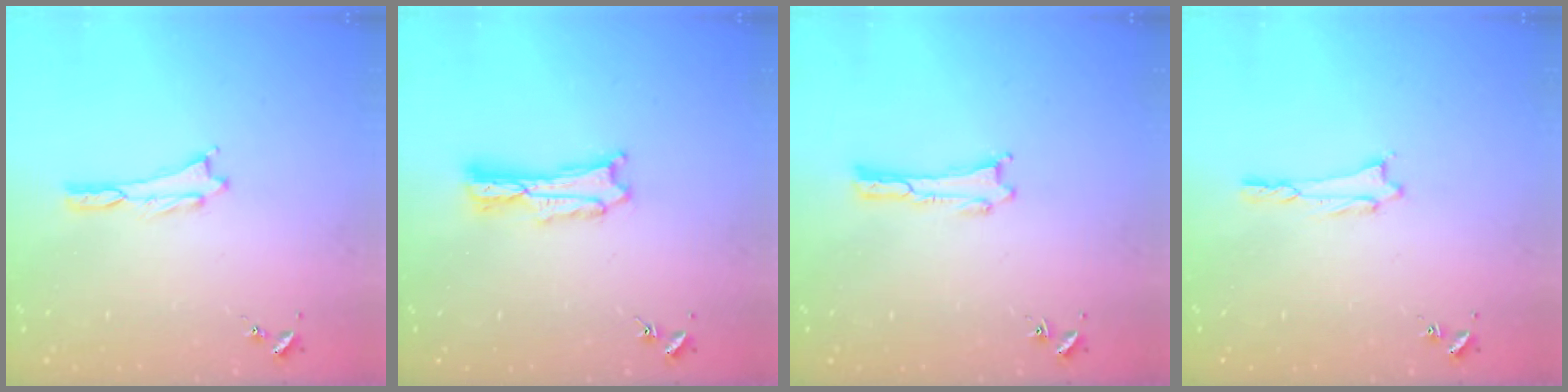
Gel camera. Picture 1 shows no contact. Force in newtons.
{"total": 3.0, "press": 3.0, "slide": 0.3}
{"total": 0.0}
{"total": 0.8, "press": 0.8, "slide": 0.1}